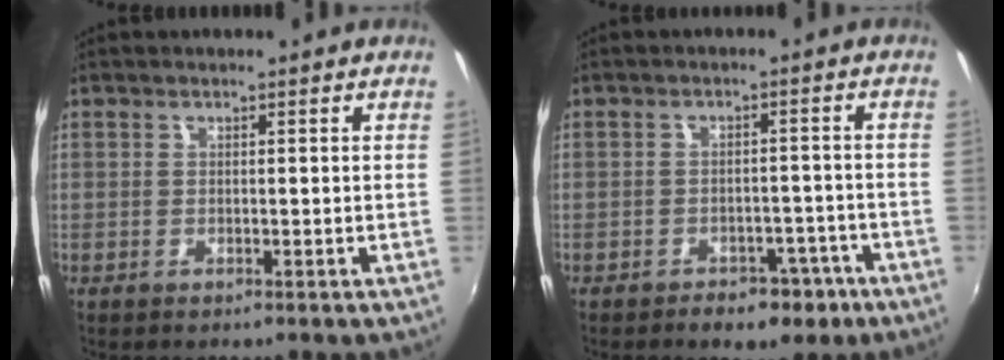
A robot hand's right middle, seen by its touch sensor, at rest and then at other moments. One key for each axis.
{"total": 6.9, "fx": -4.7, "fy": 4.2, "fz": 2.9, "tx": -0.059, "ty": 0.006, "tz": -0.047}